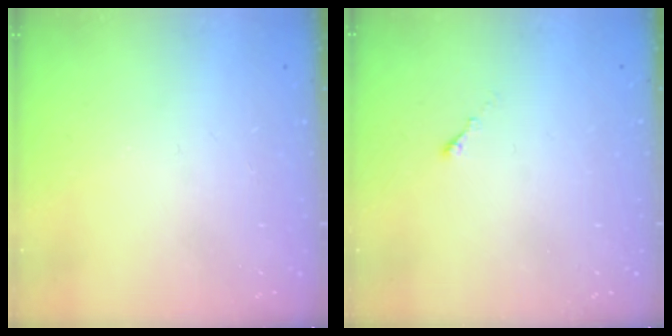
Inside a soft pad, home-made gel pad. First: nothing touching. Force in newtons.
{"total": 0.0}